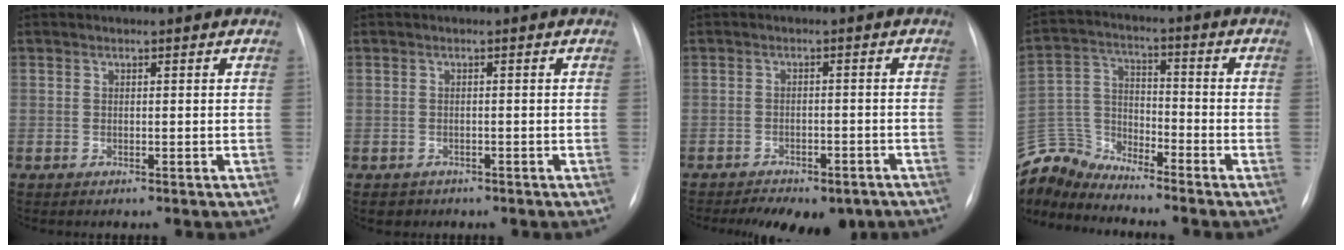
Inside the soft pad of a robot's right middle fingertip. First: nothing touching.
{"total": 1.7, "force": [-1.1, 1.2, 0.0], "torque": [-0.005, 0.001, -0.013]}
{"total": 11.1, "force": [-8.6, 4.8, 5.1], "torque": [-0.079, 0.003, -0.107]}
{"total": 9.3, "force": [-9.3, 0.2, -0.7], "torque": [0.002, 0.030, -0.188]}